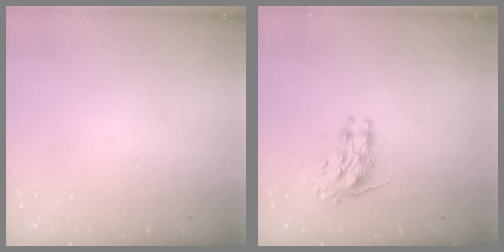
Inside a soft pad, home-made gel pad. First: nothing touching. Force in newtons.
{"total": 9.0, "press": 9.0, "slide": 0.4}